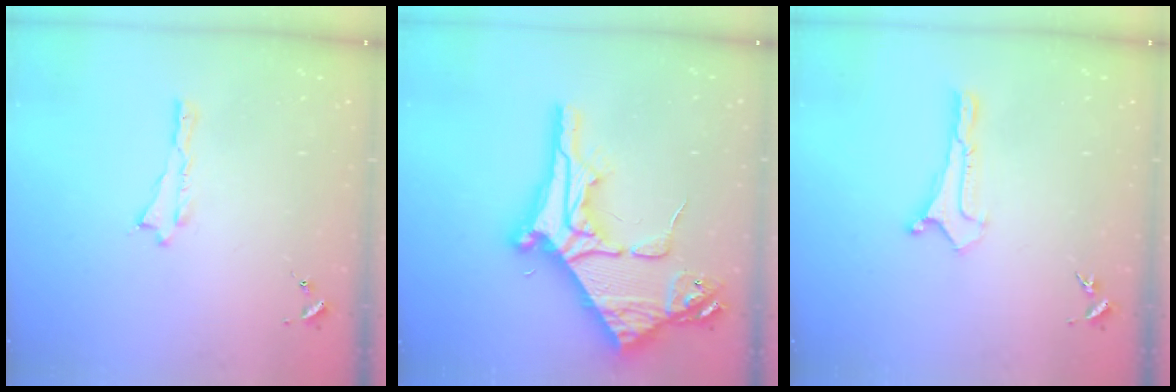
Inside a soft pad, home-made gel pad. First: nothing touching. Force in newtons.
{"total": 13.6, "press": 13.5, "slide": 1.1}
{"total": 0.0}